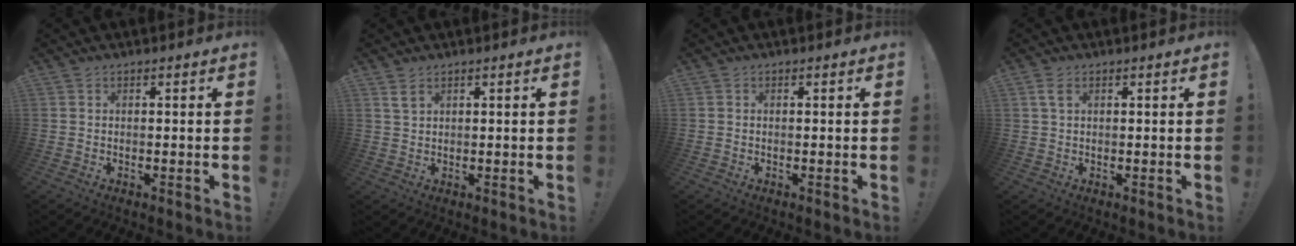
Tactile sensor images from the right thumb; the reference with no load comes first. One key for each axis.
{"total": 2.8, "fx": 1.7, "fy": 1.5, "fz": 1.6, "tx": -0.018, "ty": -0.009, "tz": 0.031}
{"total": 0.0}
{"total": 2.8, "fx": 1.2, "fy": 1.4, "fz": 2.1, "tx": -0.037, "ty": -0.001, "tz": 0.021}